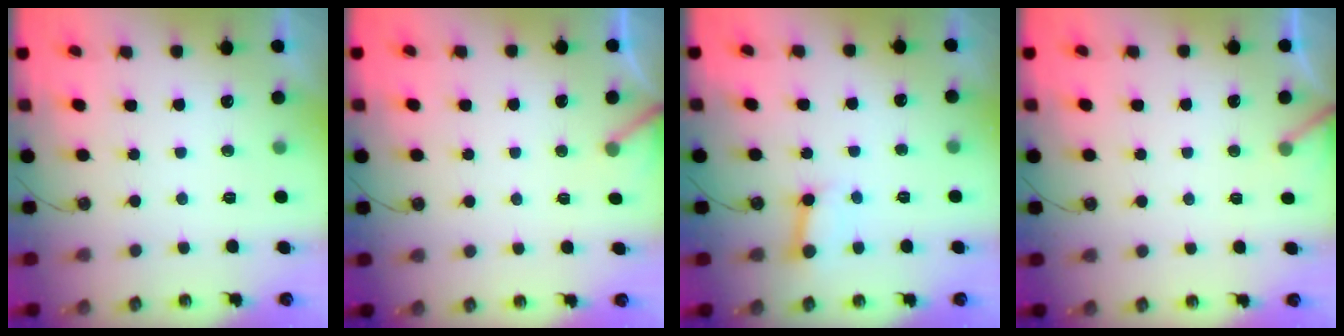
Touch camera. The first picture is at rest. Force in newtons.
{"total": 2.9, "press": 2.9, "slide": 0.2}
{"total": 3.6, "press": 3.6, "slide": 0.3}
{"total": 3.4, "press": 3.3, "slide": 0.3}